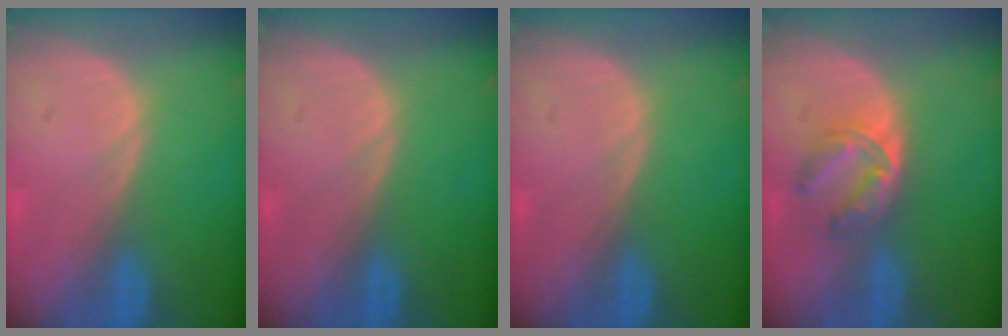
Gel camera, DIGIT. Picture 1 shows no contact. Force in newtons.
{"total": 0.0}
{"total": 0.0}
{"total": 5.3, "press": 5.1, "slide": 1.3}